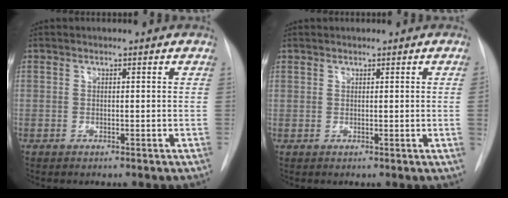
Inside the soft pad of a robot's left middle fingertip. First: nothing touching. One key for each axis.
{"total": 1.0, "fx": 0.3, "fy": -0.4, "fz": 0.9, "tx": -0.017, "ty": -0.007, "tz": 0.005}